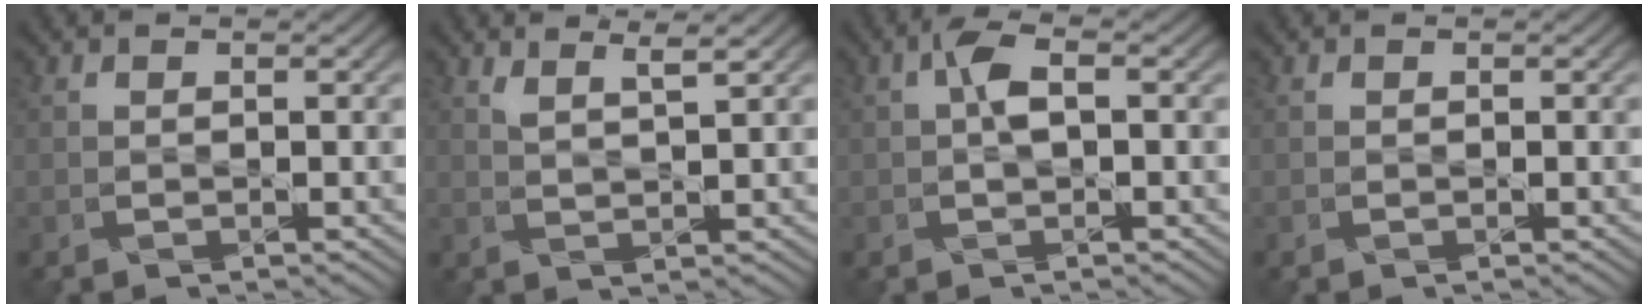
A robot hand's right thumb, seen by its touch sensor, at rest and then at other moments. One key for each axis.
{"total": 2.3, "fx": 2.0, "fy": 0.0, "fz": 1.2, "tx": -0.016, "ty": 0.005, "tz": 0.037}
{"total": 2.2, "fx": 0.2, "fy": 0.8, "fz": 2.0, "tx": -0.042, "ty": 0.009, "tz": 0.003}
{"total": 0.0}